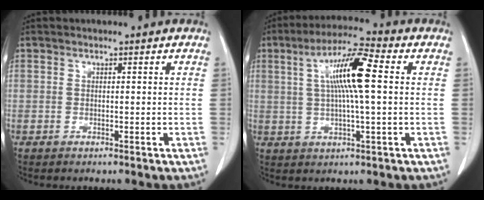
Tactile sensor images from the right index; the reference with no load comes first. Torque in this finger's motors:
{"motor_torque": [1.45, 0.34, 0.46, 0.16]}